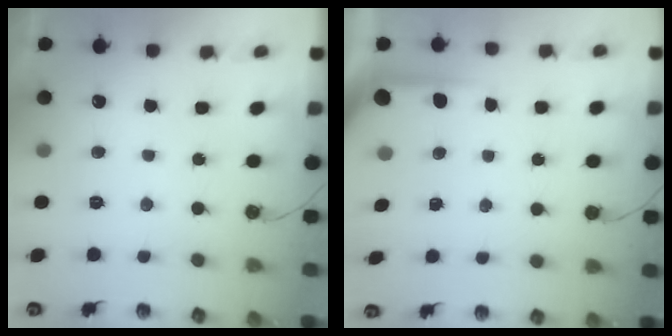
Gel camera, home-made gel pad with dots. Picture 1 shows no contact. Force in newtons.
{"total": 4.7, "press": 4.6, "slide": 0.5}